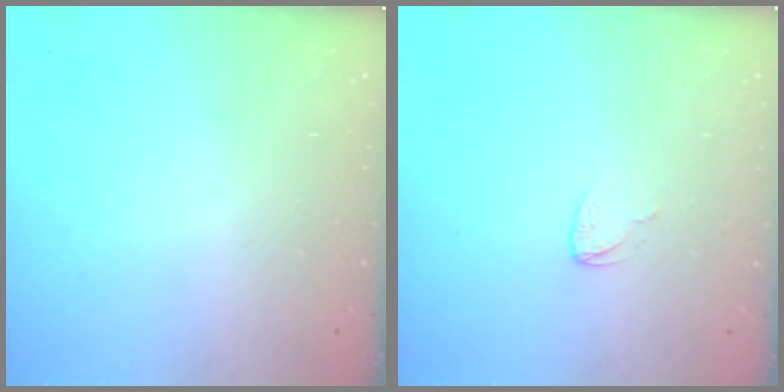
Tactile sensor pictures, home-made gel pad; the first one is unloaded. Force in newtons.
{"total": 3.0, "press": 3.0, "slide": 0.3}